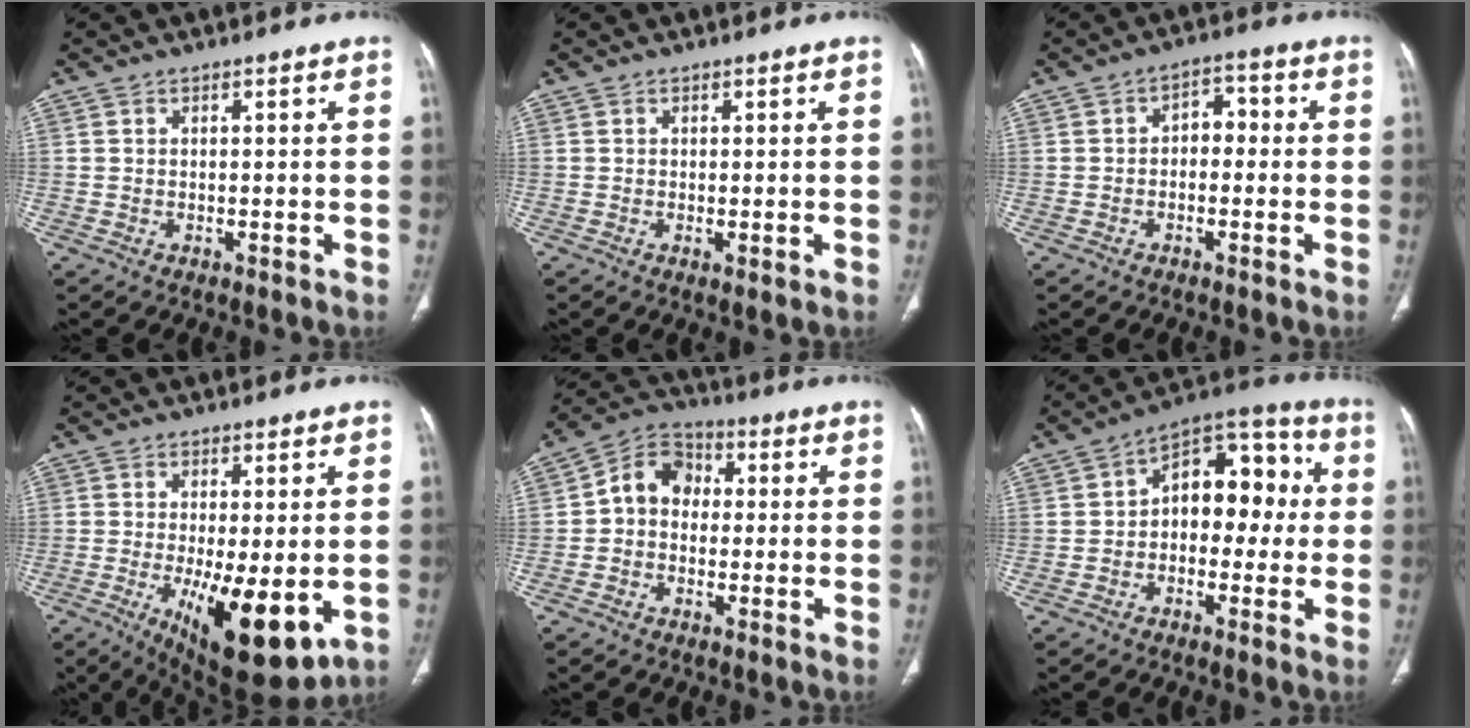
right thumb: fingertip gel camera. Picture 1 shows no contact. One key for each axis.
{"total": 1.0, "fx": -0.1, "fy": 0.3, "fz": 0.9, "tx": -0.021, "ty": -0.006, "tz": -0.001}
{"total": 4.4, "fx": -0.4, "fy": 3.0, "fz": 3.1, "tx": -0.021, "ty": 0.024, "tz": -0.018}
{"total": 13.9, "fx": -3.4, "fy": 4.8, "fz": 12.6, "tx": -0.194, "ty": -0.028, "tz": -0.037}
{"total": 8.3, "fx": -0.1, "fy": 6.8, "fz": 4.8, "tx": -0.059, "ty": 0.030, "tz": -0.018}
{"total": 13.4, "fx": 0.6, "fy": 8.6, "fz": 10.3, "tx": -0.089, "ty": 0.048, "tz": -0.008}